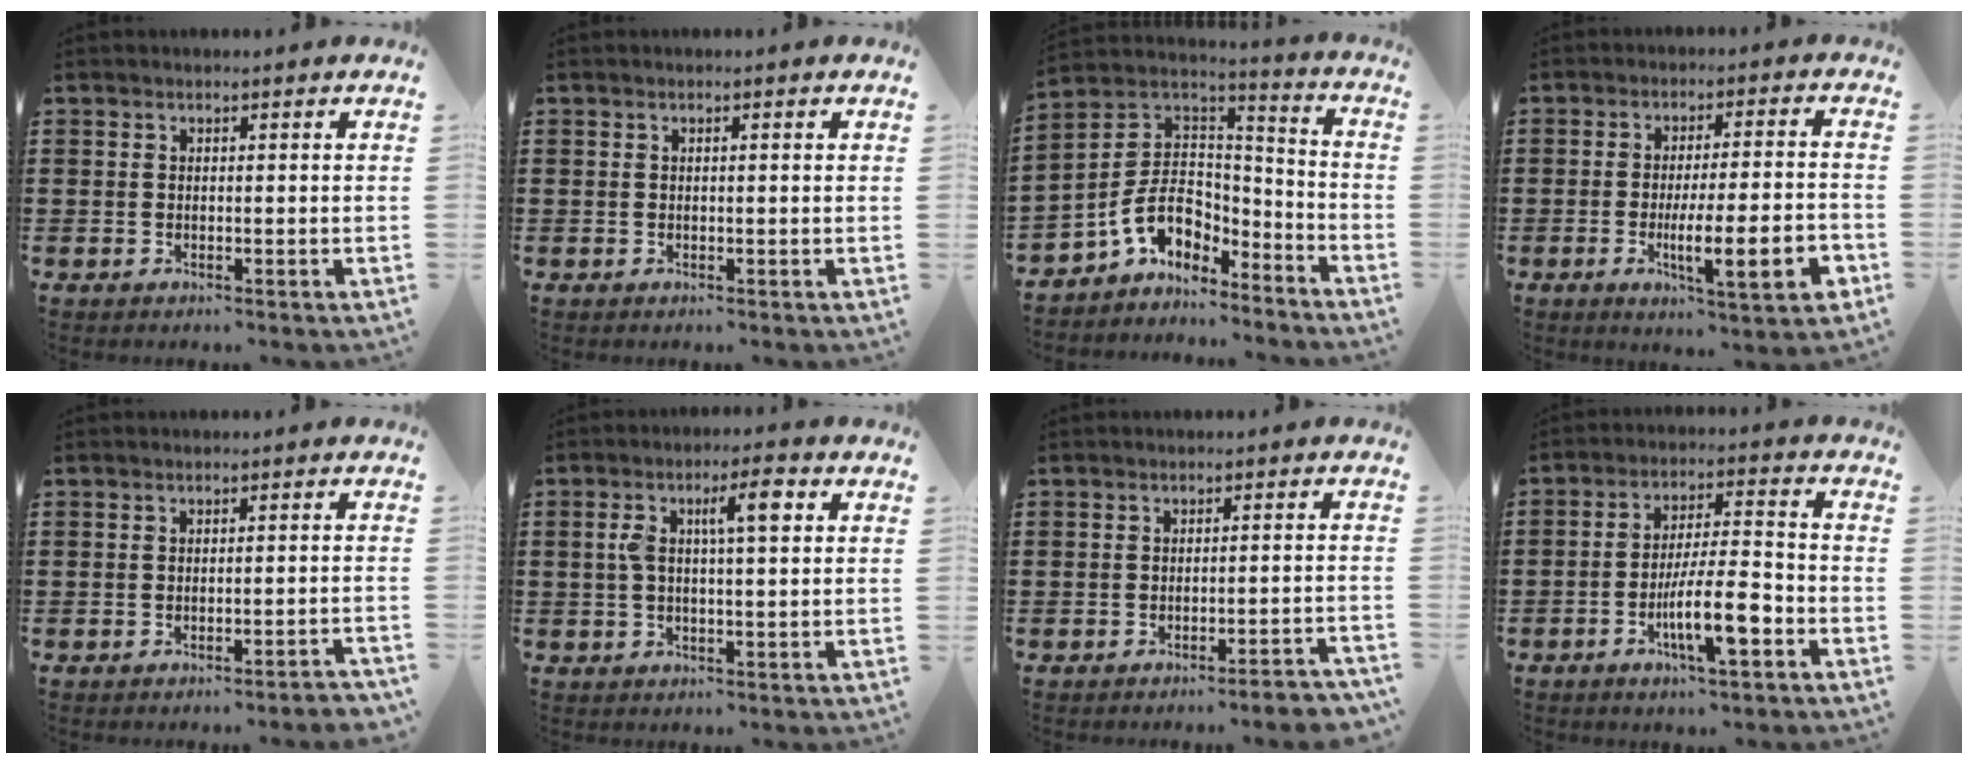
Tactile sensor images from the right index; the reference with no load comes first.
{"total": 0.6, "force": [0.2, 0.0, 0.5], "torque": [-0.010, -0.001, 0.004]}
{"total": 8.8, "force": [-4.4, 5.9, 4.8], "torque": [-0.124, 0.001, -0.088]}
{"total": 10.5, "force": [-3.2, 1.9, 9.8], "torque": [-0.158, -0.007, -0.055]}
{"total": 1.2, "force": [-1.0, -0.2, 0.6], "torque": [-0.011, -0.002, -0.019]}
{"total": 6.2, "force": [1.5, 1.8, 5.7], "torque": [-0.107, 0.008, 0.020]}
{"total": 2.4, "force": [-2.2, -0.1, 1.1], "torque": [-0.020, -0.002, -0.045]}
{"total": 9.9, "force": [-4.0, 2.6, 8.7], "torque": [-0.165, -0.002, -0.072]}